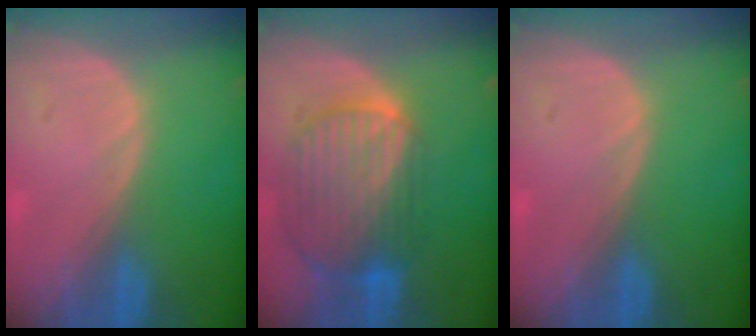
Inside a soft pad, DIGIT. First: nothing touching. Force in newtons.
{"total": 10.4, "press": 8.7, "slide": 5.6}
{"total": 0.0}